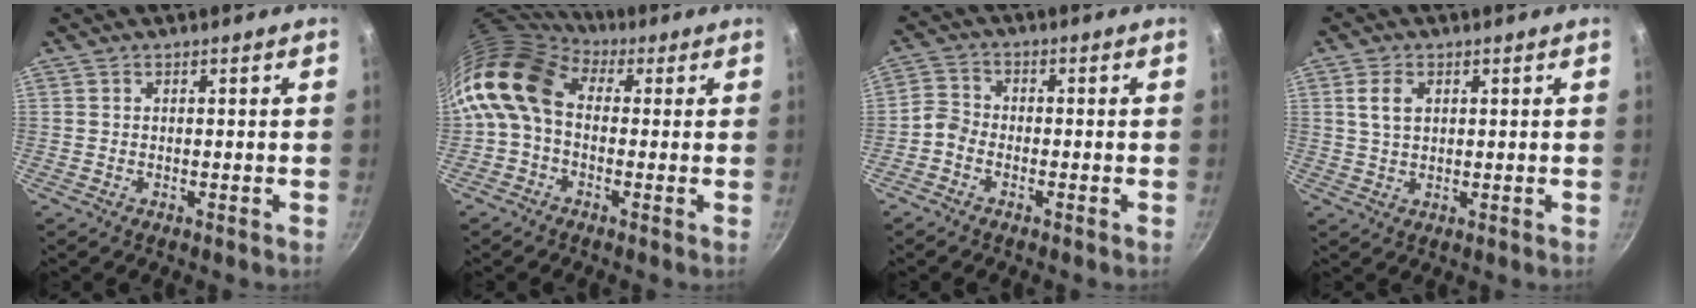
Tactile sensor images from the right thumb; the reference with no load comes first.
{"total": 12.3, "force": [0.8, 8.8, 8.6], "torque": [-0.157, 0.021, -0.007]}
{"total": 3.3, "force": [-2.2, 2.2, 1.2], "torque": [-0.026, 0.025, -0.055]}
{"total": 4.1, "force": [1.3, 2.7, 2.8], "torque": [-0.045, 0.000, 0.026]}